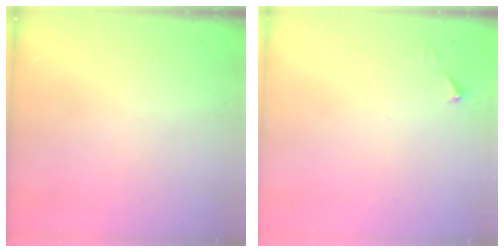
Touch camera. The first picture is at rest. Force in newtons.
{"total": 2.5, "press": 2.5, "slide": 0.3}